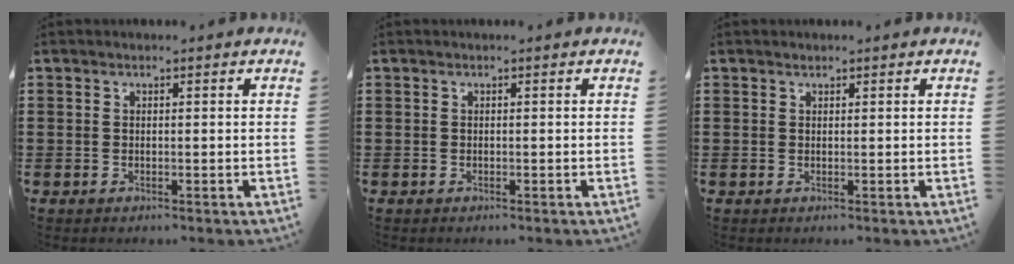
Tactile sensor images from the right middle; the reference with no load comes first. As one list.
[{"total": 0.0}, {"total": 0.5, "force": [0.4, 0.2, -0.1], "torque": [0.000, -0.001, 0.009]}]